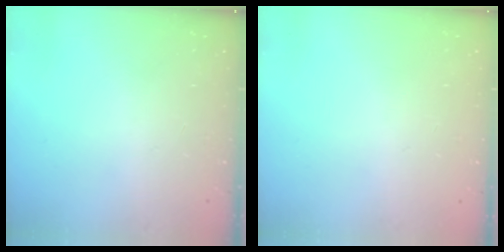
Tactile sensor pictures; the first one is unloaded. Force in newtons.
{"total": 0.0}